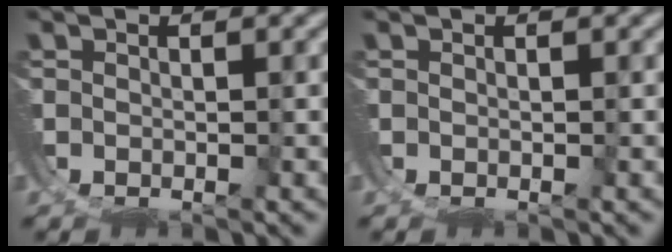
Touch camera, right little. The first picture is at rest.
{"total": 0.0}